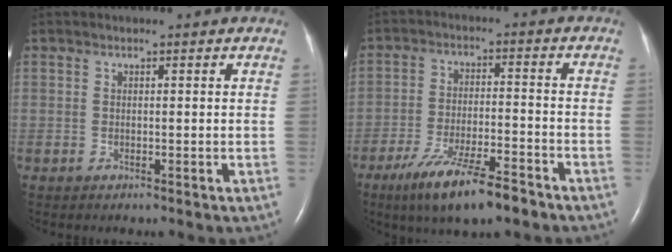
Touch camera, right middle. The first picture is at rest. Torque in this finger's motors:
{"motor_torque": [1.08, -1.06, 0.22, 0.09]}